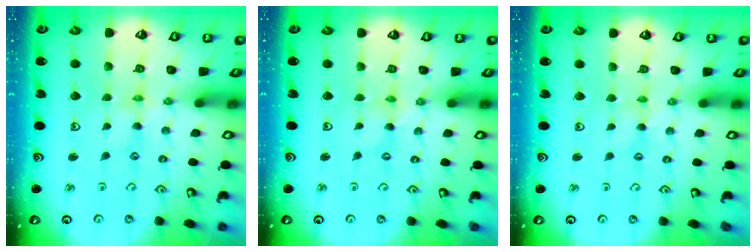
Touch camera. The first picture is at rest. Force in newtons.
{"total": 0.0}
{"total": 1.3, "press": 1.3, "slide": 0.3}